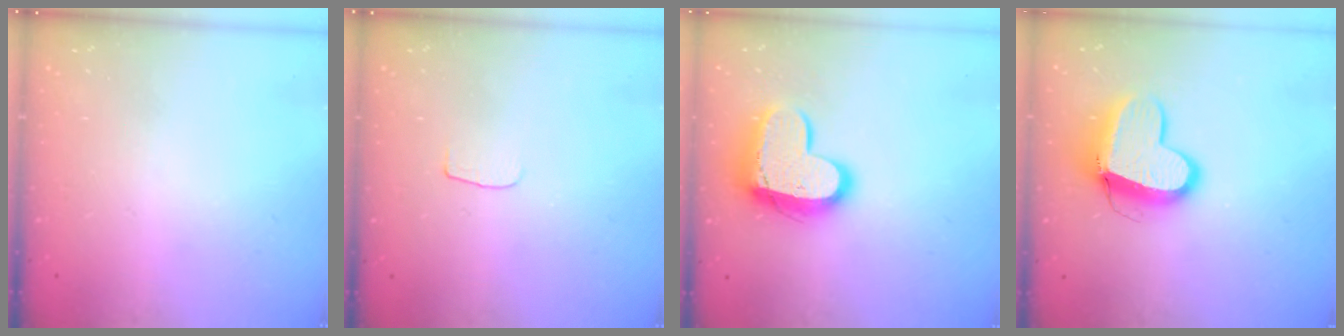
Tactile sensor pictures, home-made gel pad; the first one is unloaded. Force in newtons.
{"total": 3.0, "press": 3.0, "slide": 0.3}
{"total": 15.3, "press": 15.2, "slide": 1.2}
{"total": 12.4, "press": 12.3, "slide": 1.7}